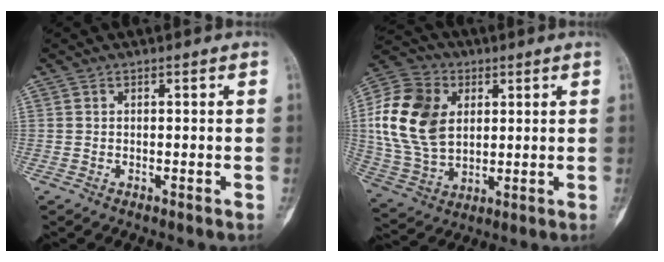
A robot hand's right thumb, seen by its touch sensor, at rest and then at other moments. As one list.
[{"total": 17.5, "force": [3.5, 12.6, 11.6], "torque": [-0.210, 0.001, 0.066]}]